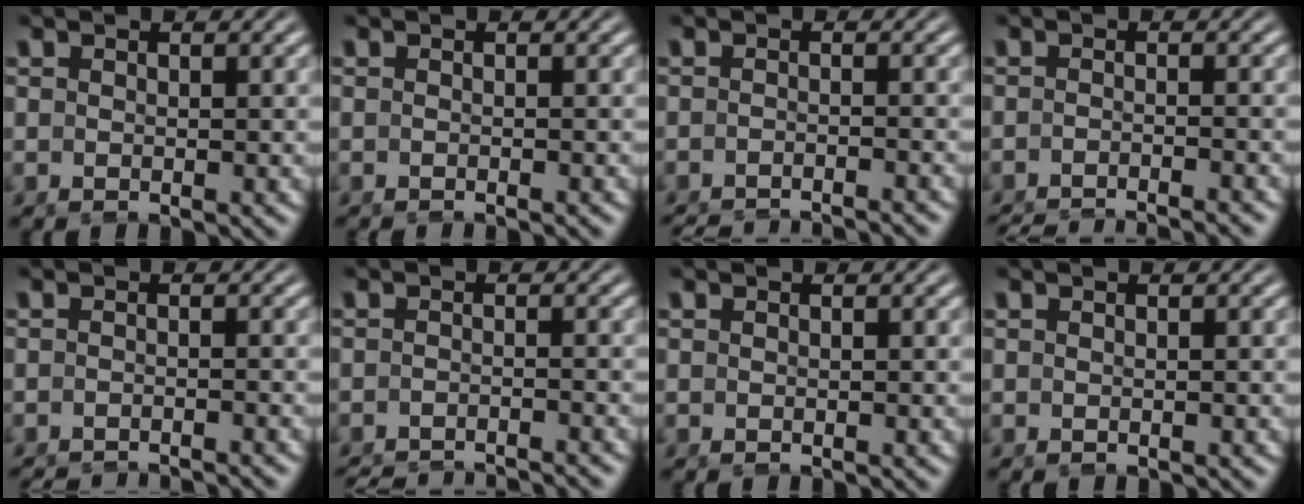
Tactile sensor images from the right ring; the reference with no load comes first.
{"total": 1.0, "force": [-0.8, -0.4, 0.3], "torque": [-0.002, -0.004, -0.010]}
{"total": 4.4, "force": [-4.4, 0.1, 0.2], "torque": [0.000, -0.018, -0.064]}
{"total": 5.5, "force": [-5.5, 0.5, 0.7], "torque": [0.001, -0.015, -0.082]}
{"total": 3.5, "force": [-3.5, -0.1, 0.1], "torque": [0.001, -0.015, -0.050]}
{"total": 4.9, "force": [-4.9, 0.3, 0.3], "torque": [0.002, -0.018, -0.072]}
{"total": 0.0}
{"total": 0.0}